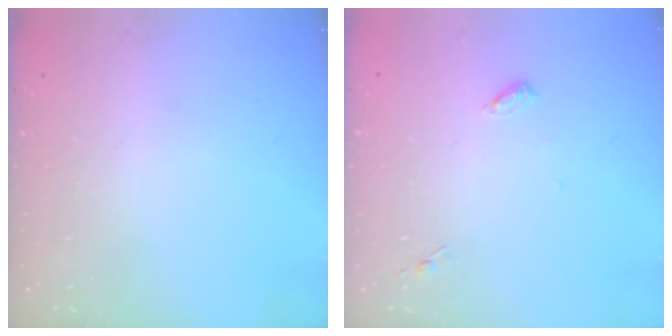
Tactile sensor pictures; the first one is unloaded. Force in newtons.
{"total": 4.6, "press": 4.6, "slide": 0.4}